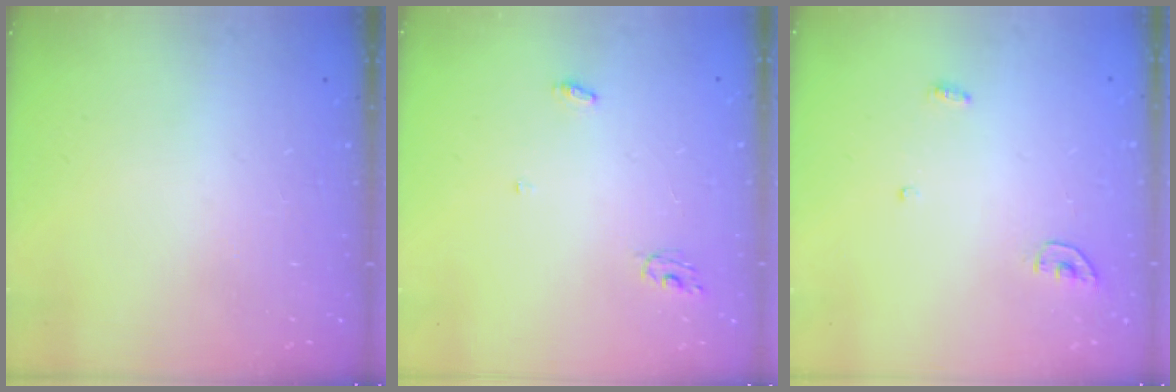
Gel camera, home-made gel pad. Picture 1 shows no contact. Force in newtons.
{"total": 3.7, "press": 3.7, "slide": 0.2}
{"total": 3.8, "press": 3.8, "slide": 0.3}